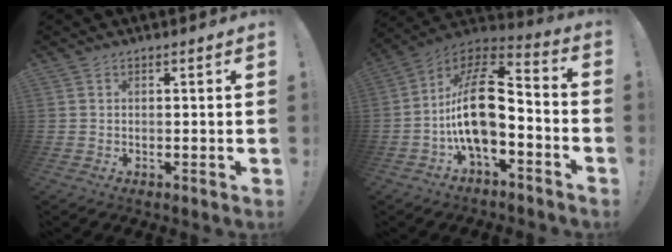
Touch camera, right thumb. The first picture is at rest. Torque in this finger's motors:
{"motor_torque": [2.50, 2.54, 0.66, -0.42, 0.33]}